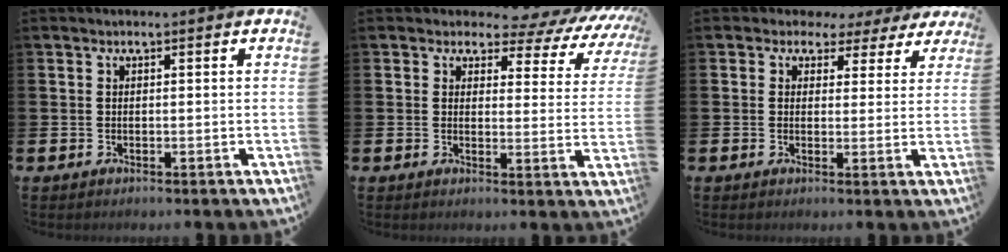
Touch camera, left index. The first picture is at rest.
{"total": 3.7, "force": [2.9, 2.2, 1.0], "torque": [-0.015, -0.035, 0.036]}
{"total": 2.6, "force": [1.5, 2.2, 0.1], "torque": [-0.002, -0.011, 0.016]}